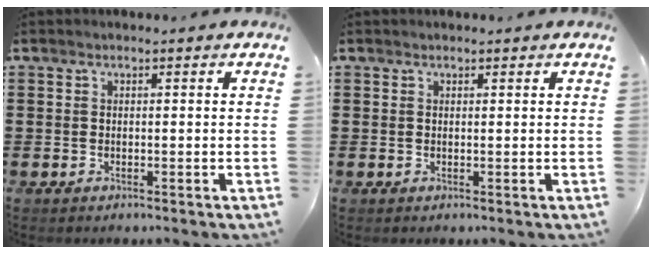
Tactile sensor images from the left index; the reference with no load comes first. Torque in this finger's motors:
{"motor_torque": [0.08, 0.05, -0.03, 0.00]}